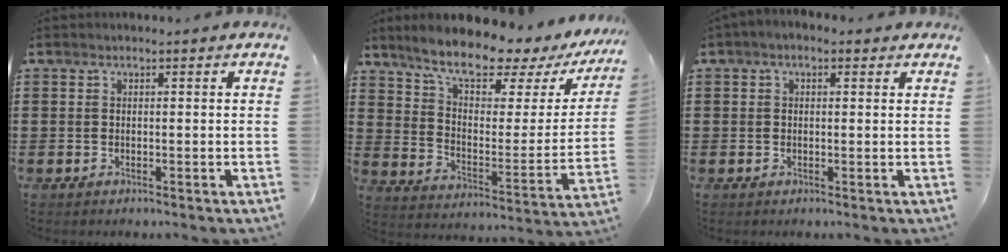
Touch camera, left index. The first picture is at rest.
{"total": 9.3, "force": [7.8, 2.1, 4.6], "torque": [-0.103, -0.055, 0.127]}
{"total": 1.3, "force": [0.1, 0.9, 0.9], "torque": [-0.018, 0.008, 0.000]}